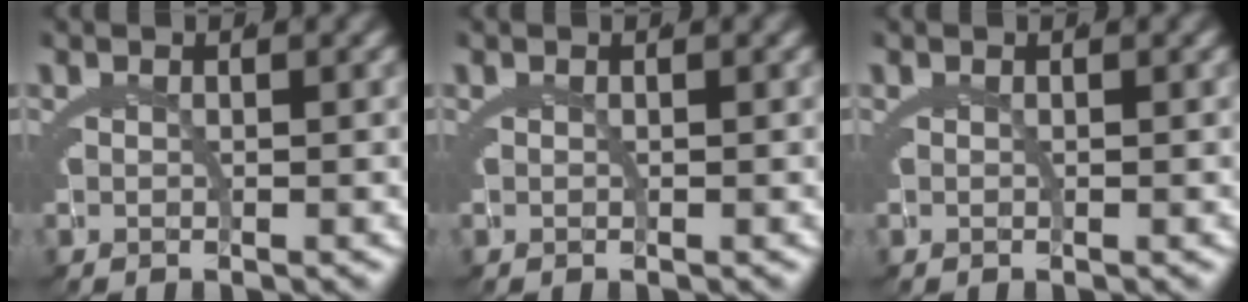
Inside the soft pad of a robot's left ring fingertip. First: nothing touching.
{"total": 0.0}
{"total": 0.0}